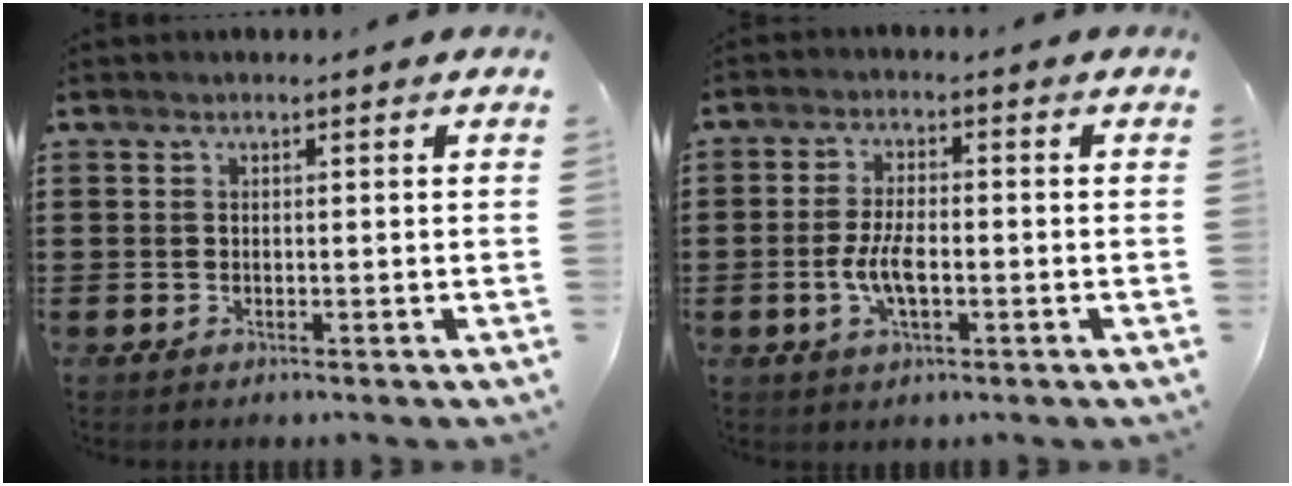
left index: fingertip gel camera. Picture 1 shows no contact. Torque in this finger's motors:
{"motor_torque": [0.54, 0.36, 0.19, 0.12]}